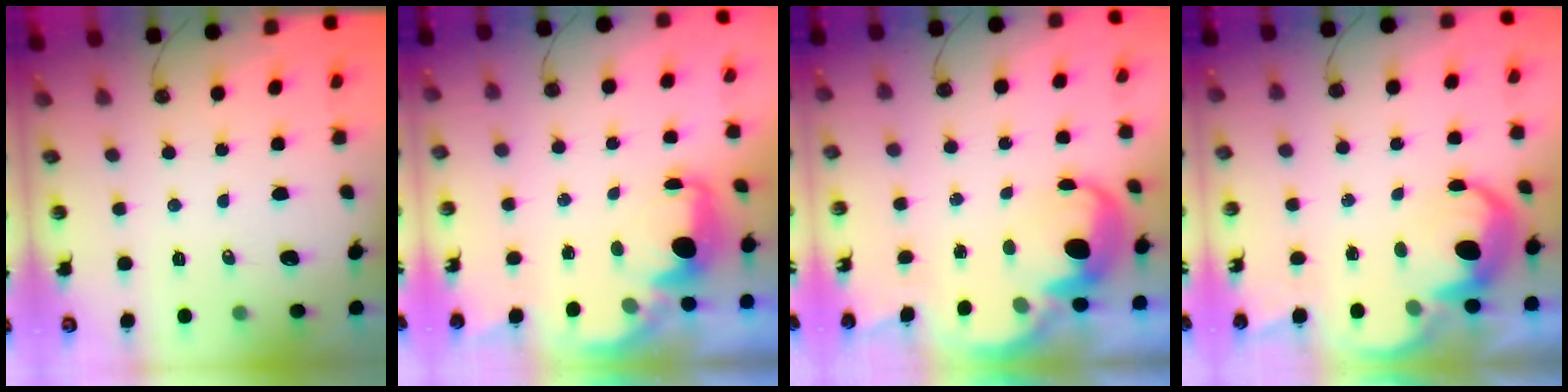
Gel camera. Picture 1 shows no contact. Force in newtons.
{"total": 2.2, "press": 2.1, "slide": 0.8}
{"total": 4.2, "press": 4.1, "slide": 0.8}
{"total": 6.2, "press": 6.2, "slide": 0.5}